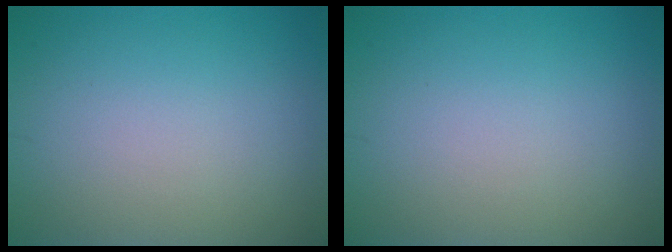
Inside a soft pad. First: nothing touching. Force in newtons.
{"total": 0.0}